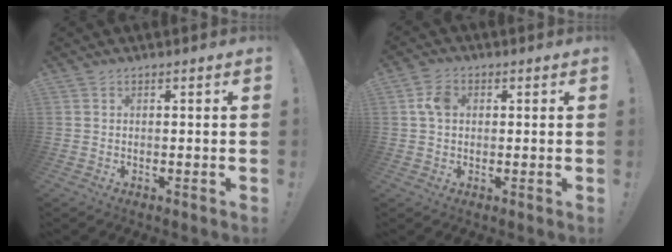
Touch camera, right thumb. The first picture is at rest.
{"total": 5.9, "force": [0.9, 4.3, 3.9], "torque": [-0.069, 0.012, 0.020]}